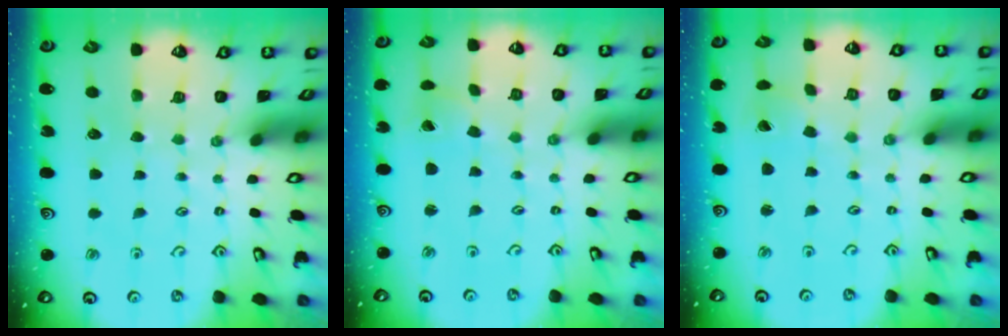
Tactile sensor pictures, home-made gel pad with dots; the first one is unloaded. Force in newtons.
{"total": 1.1, "press": 1.1, "slide": 0.0}
{"total": 1.2, "press": 1.1, "slide": 0.4}